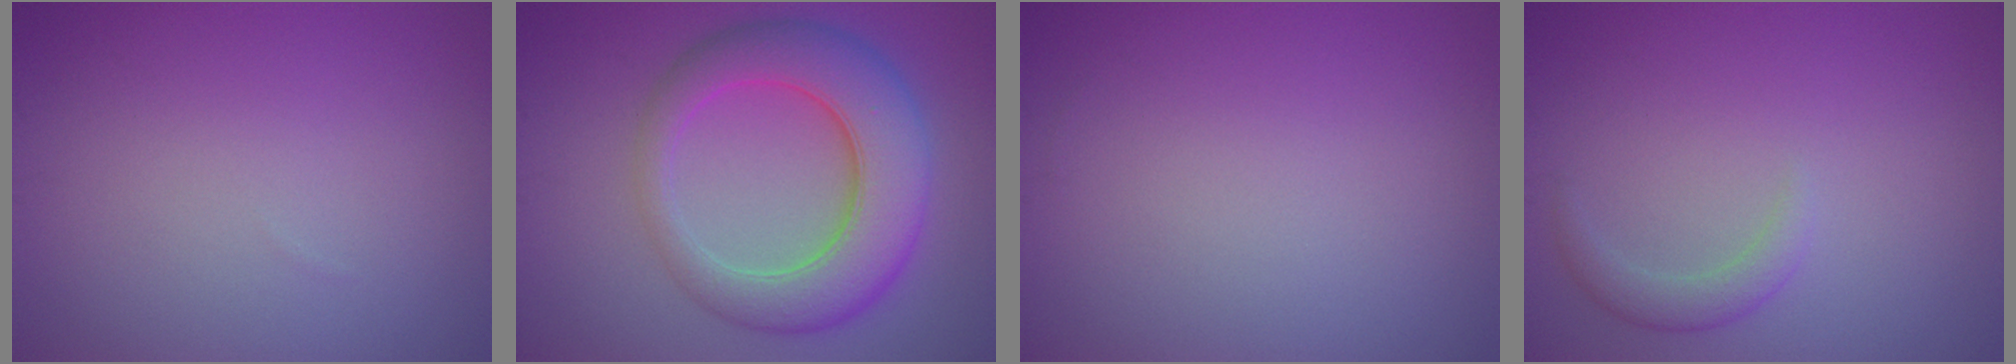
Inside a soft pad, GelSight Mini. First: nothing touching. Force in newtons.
{"total": 8.0, "press": 8.0, "slide": 0.3}
{"total": 0.0}
{"total": 1.6, "press": 1.6, "slide": 0.1}